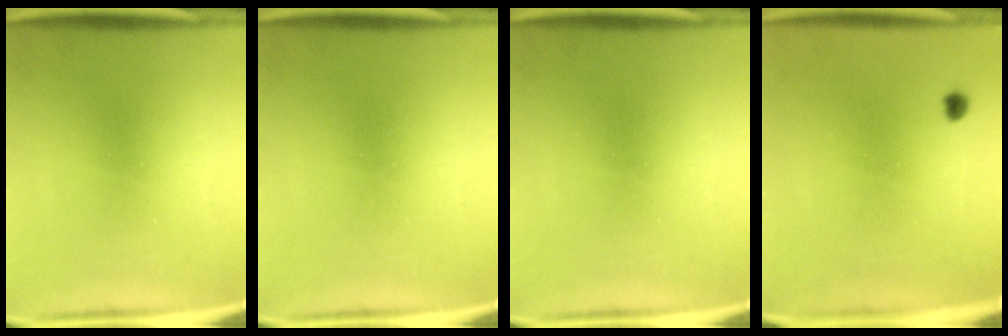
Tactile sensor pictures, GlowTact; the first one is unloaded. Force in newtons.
{"total": 0.0}
{"total": 0.0}
{"total": 1.1}